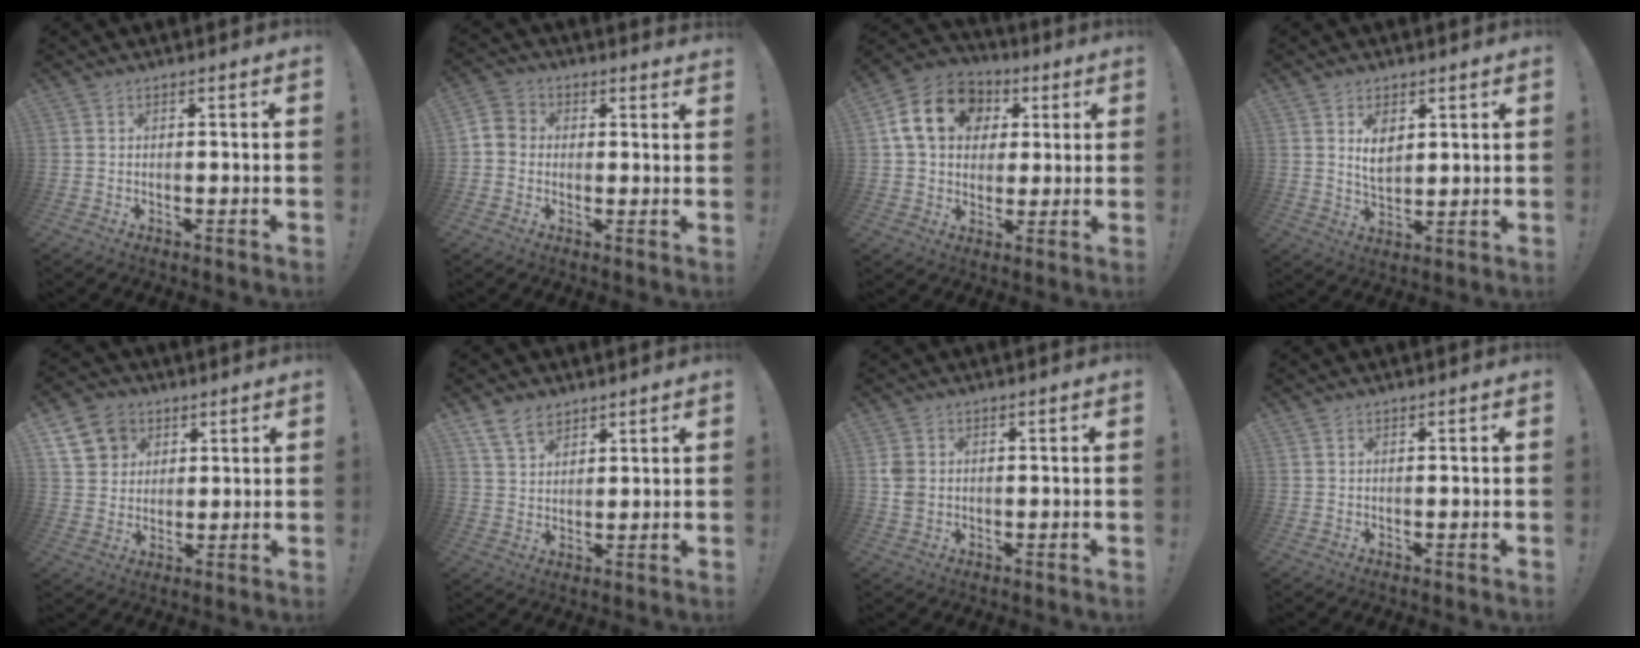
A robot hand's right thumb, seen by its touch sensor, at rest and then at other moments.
{"total": 4.8, "force": [0.3, 4.4, 1.8], "torque": [-0.029, 0.012, 0.009]}
{"total": 16.9, "force": [5.3, 12.9, 9.5], "torque": [-0.143, -0.001, 0.105]}
{"total": 6.0, "force": [2.7, 4.0, 3.6], "torque": [-0.059, -0.012, 0.049]}
{"total": 11.8, "force": [5.2, 9.7, 4.2], "torque": [-0.063, -0.017, 0.109]}
{"total": 8.1, "force": [5.5, 5.0, 3.2], "torque": [-0.055, -0.021, 0.107]}
{"total": 4.3, "force": [0.7, 3.6, 2.2], "torque": [-0.037, 0.002, 0.015]}
{"total": 0.0}